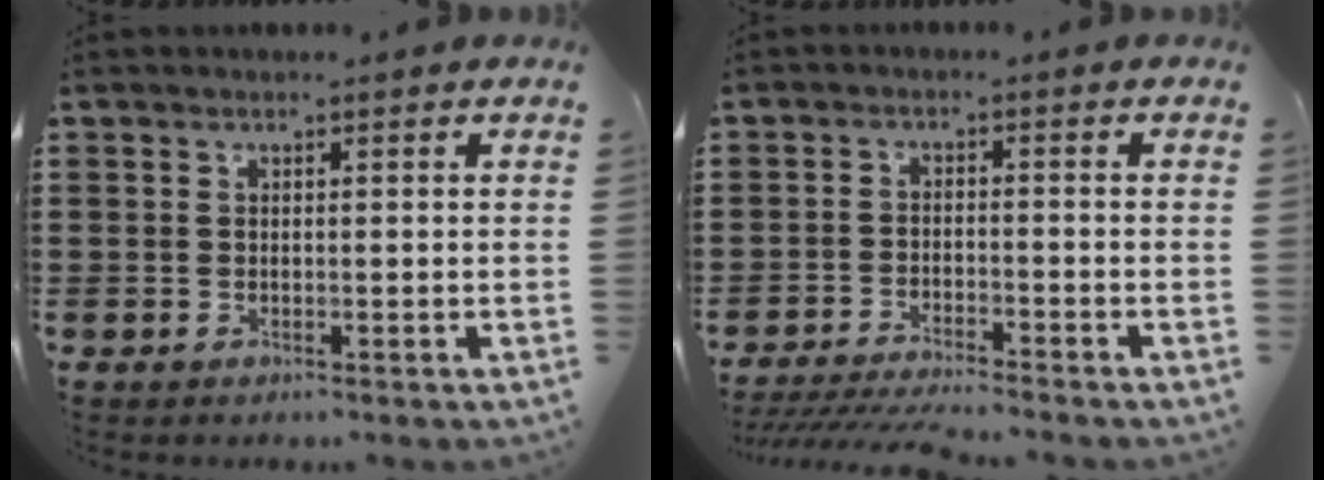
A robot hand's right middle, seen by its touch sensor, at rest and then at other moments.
{"total": 4.1, "force": [-3.9, 0.0, 1.1], "torque": [-0.025, -0.008, -0.081]}